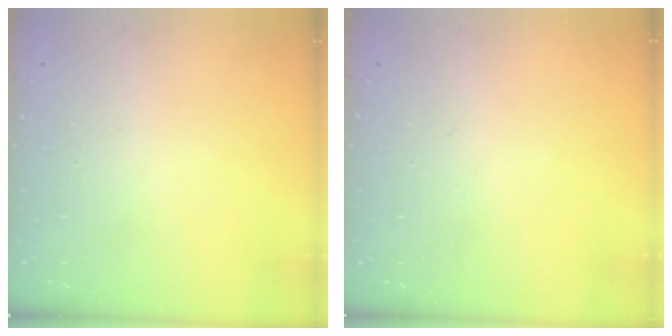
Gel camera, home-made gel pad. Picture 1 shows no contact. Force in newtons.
{"total": 0.0}